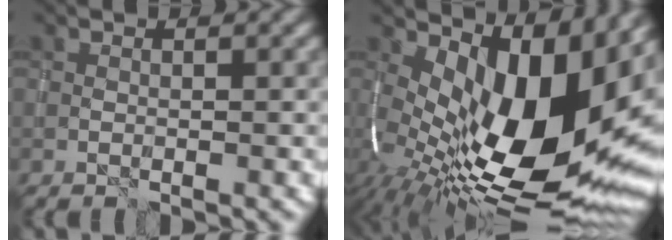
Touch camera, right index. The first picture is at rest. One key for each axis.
{"total": 18.3, "fx": 1.6, "fy": 9.3, "fz": 15.6, "tx": -0.248, "ty": -0.003, "tz": 0.027}